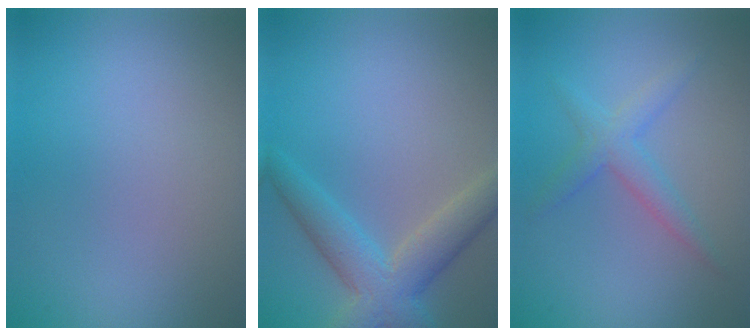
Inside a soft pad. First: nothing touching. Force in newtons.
{"total": 4.7, "press": 4.7, "slide": 0.2}
{"total": 2.3, "press": 2.3, "slide": 0.2}